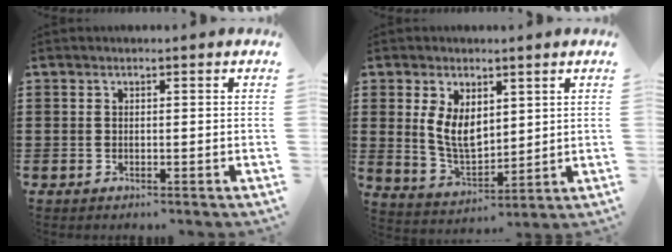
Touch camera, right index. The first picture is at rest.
{"total": 6.6, "force": [2.3, 4.1, 4.6], "torque": [-0.106, 0.004, 0.043]}